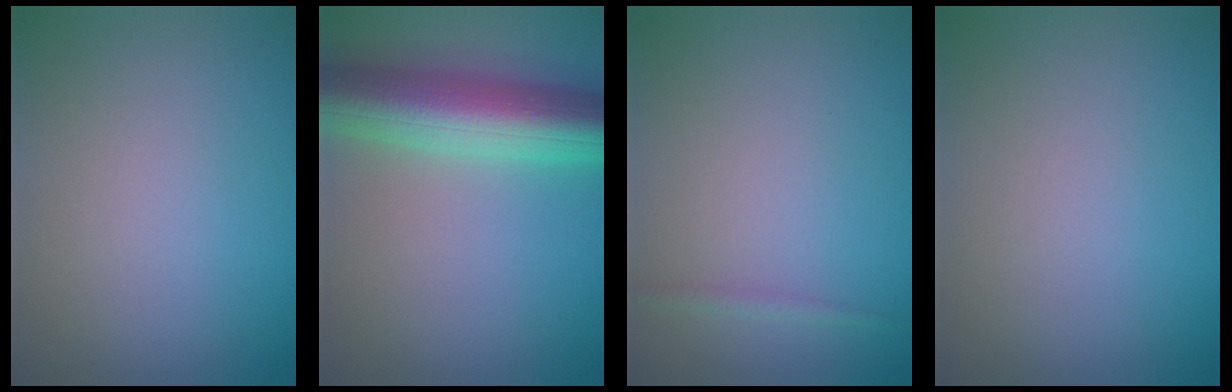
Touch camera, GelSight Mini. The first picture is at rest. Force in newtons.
{"total": 9.5, "press": 9.5, "slide": 0.2}
{"total": 0.8, "press": 0.8, "slide": 0.0}
{"total": 0.0}